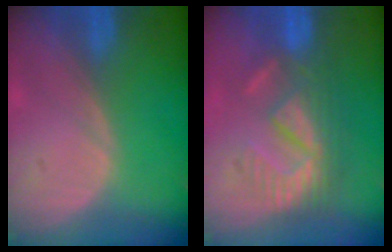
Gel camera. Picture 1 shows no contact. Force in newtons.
{"total": 9.5, "press": 8.2, "slide": 4.9}